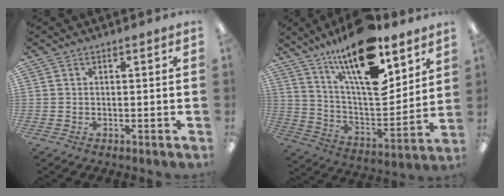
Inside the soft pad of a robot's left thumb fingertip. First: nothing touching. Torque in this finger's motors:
{"motor_torque": [2.31, 2.70, 1.37, -1.40, 0.57]}